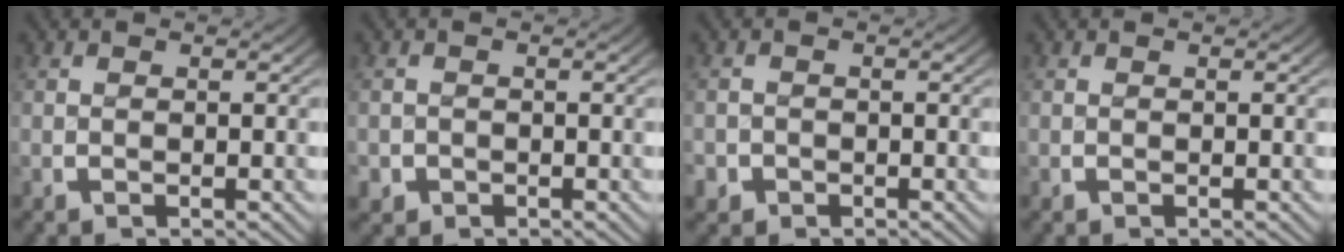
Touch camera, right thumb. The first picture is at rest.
{"total": 2.1, "force": [-1.3, 1.6, -0.2], "torque": [-0.006, -0.019, -0.015]}
{"total": 2.2, "force": [-1.6, 1.5, -0.3], "torque": [-0.001, -0.017, -0.023]}
{"total": 0.0}